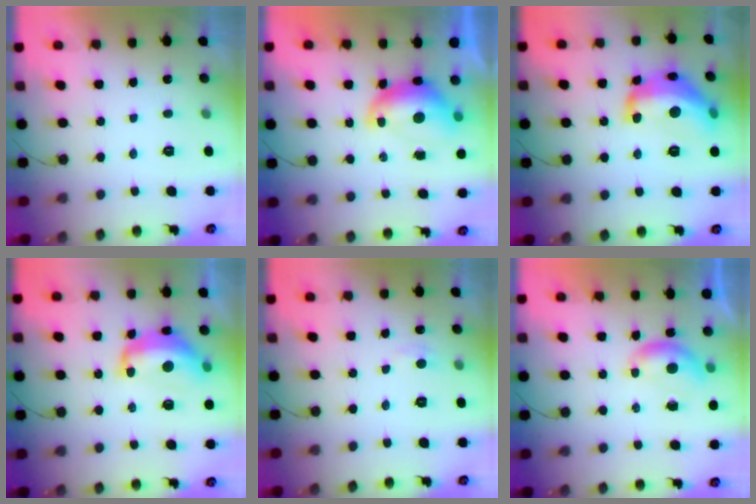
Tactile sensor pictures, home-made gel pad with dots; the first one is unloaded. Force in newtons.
{"total": 9.6, "press": 9.5, "slide": 1.1}
{"total": 20.1, "press": 20.1, "slide": 1.1}
{"total": 12.7, "press": 12.7, "slide": 1.2}
{"total": 2.8, "press": 2.7, "slide": 0.4}
{"total": 5.2, "press": 5.2, "slide": 0.7}